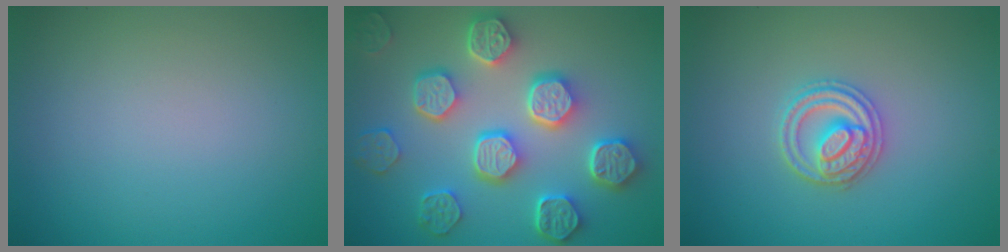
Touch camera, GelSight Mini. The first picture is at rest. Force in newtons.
{"total": 8.2, "press": 6.6, "slide": 4.9}
{"total": 2.8, "press": 2.8, "slide": 0.4}